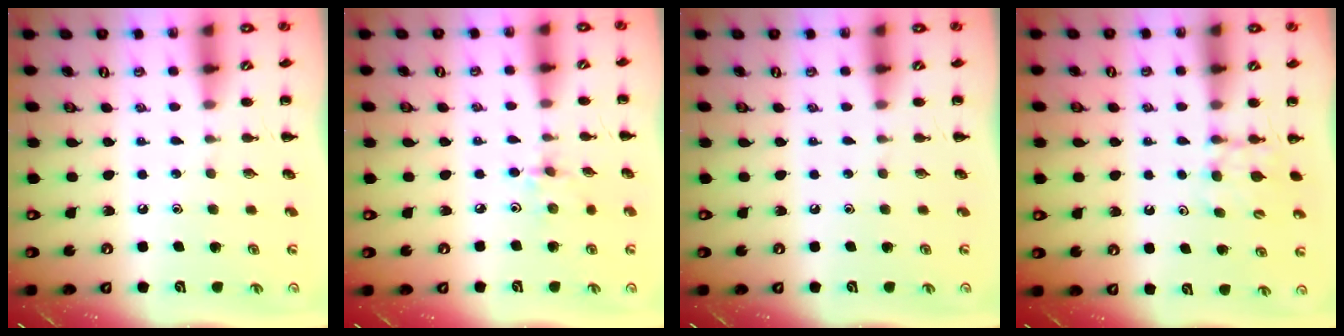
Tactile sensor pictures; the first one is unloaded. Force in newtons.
{"total": 2.2, "press": 2.1, "slide": 0.6}
{"total": 0.0}
{"total": 7.2, "press": 7.1, "slide": 1.6}